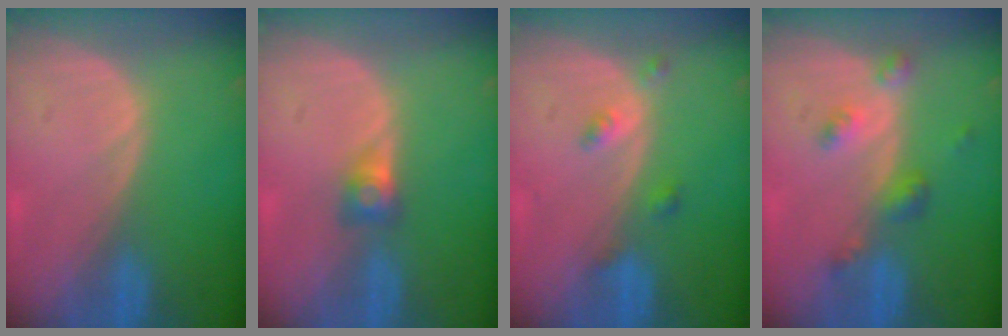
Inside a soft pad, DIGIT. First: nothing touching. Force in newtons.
{"total": 2.6, "press": 2.3, "slide": 1.0}
{"total": 2.5, "press": 2.5, "slide": 0.2}
{"total": 4.5, "press": 4.0, "slide": 2.0}